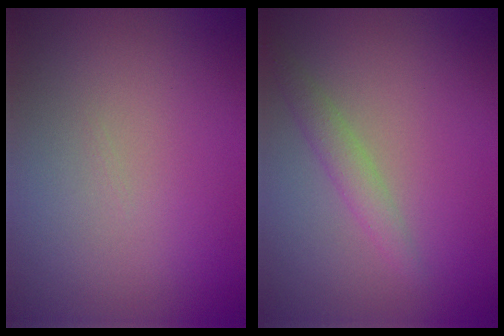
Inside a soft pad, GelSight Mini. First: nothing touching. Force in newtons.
{"total": 1.6, "press": 1.6, "slide": 0.1}